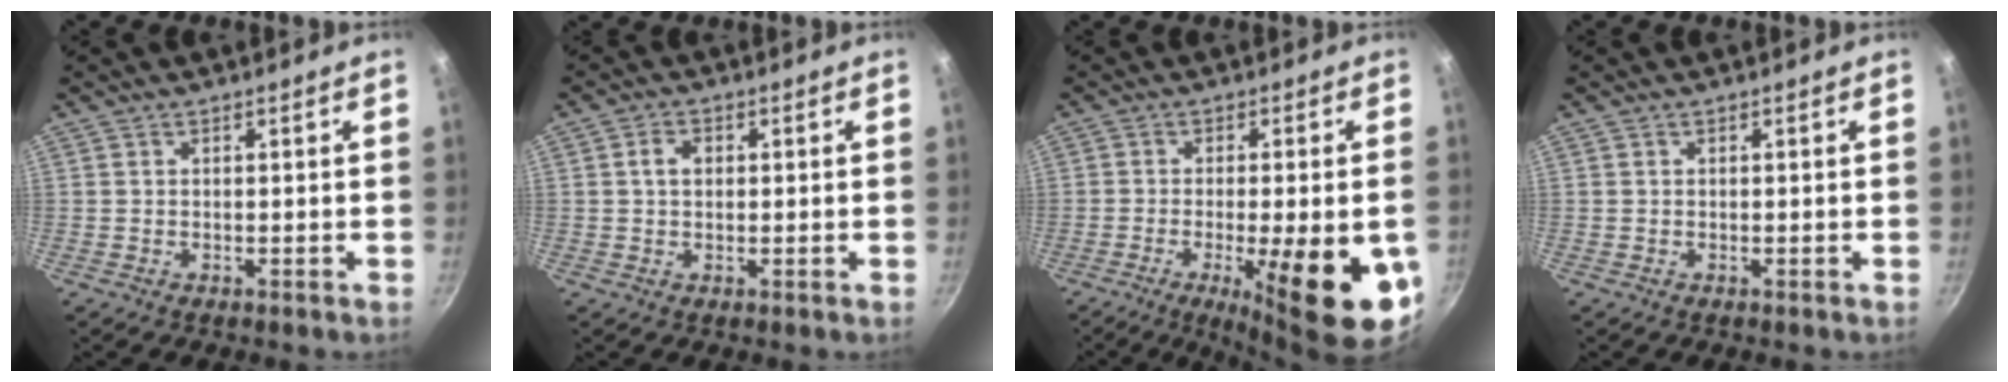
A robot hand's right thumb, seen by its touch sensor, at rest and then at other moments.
{"total": 3.0, "force": [0.5, 2.2, 1.9], "torque": [-0.022, 0.005, 0.007]}
{"total": 18.5, "force": [-6.0, 5.1, 16.8], "torque": [-0.211, -0.001, -0.076]}
{"total": 0.0}